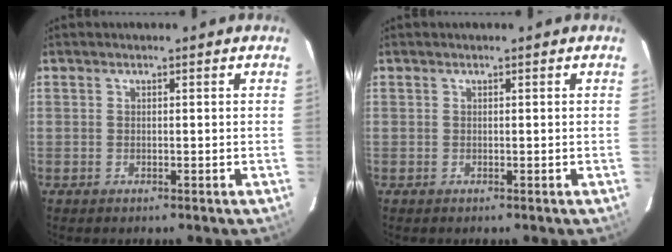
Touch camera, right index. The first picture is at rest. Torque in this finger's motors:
{"motor_torque": [0.00, 0.00, 0.00, 0.00]}